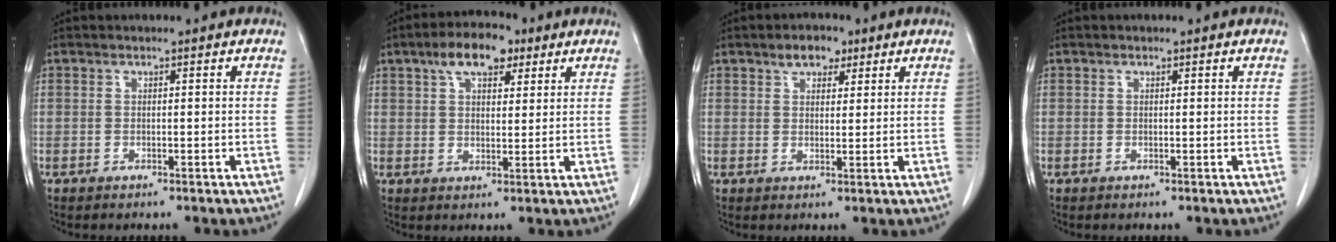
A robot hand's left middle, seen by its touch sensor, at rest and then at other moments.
{"total": 7.7, "force": [4.5, 3.4, 5.2], "torque": [-0.093, 0.021, 0.075]}
{"total": 3.8, "force": [2.5, 2.1, 2.0], "torque": [-0.034, 0.009, 0.041]}
{"total": 0.0}